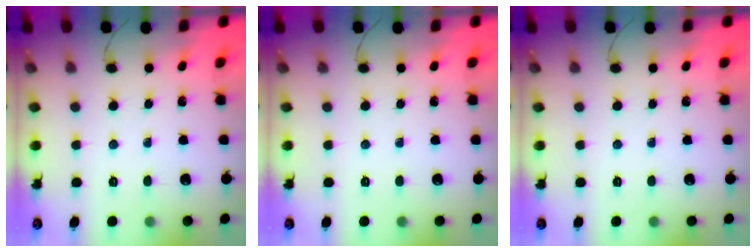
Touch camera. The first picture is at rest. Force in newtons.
{"total": 0.0}
{"total": 0.0}